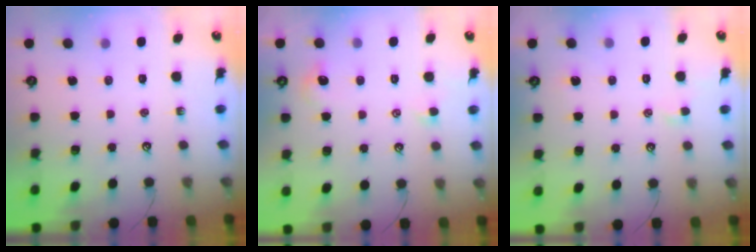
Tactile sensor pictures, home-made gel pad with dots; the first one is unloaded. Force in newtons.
{"total": 1.5, "press": 1.3, "slide": 0.6}
{"total": 0.7, "press": 0.5, "slide": 0.5}